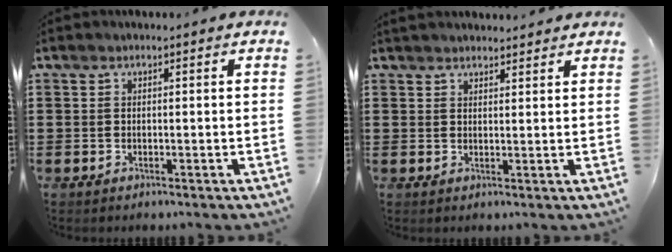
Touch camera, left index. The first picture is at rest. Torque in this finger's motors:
{"motor_torque": [1.30, -0.84, 0.07, -0.01]}